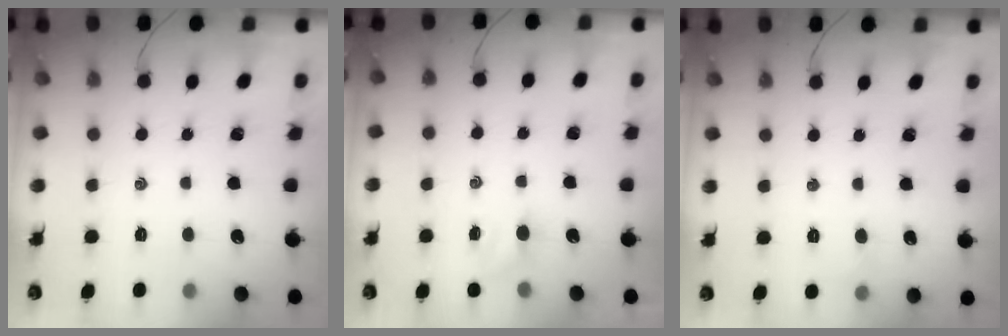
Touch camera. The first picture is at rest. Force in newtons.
{"total": 2.6, "press": 2.4, "slide": 0.8}
{"total": 2.7, "press": 2.5, "slide": 0.9}